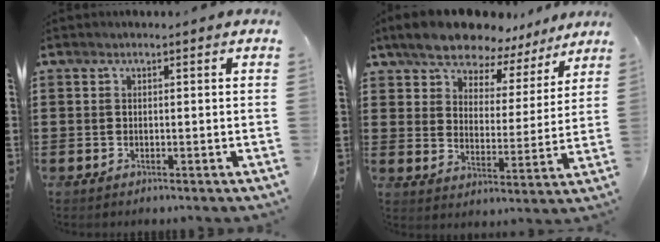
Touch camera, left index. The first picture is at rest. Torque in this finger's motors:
{"motor_torque": [2.14, 0.00, 1.05, 0.21]}